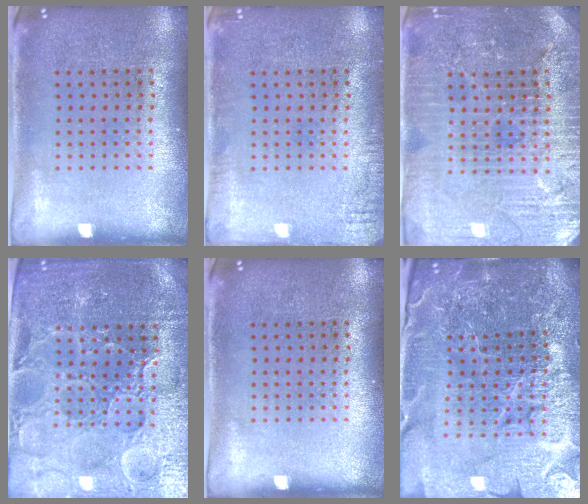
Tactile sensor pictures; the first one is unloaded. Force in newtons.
{"total": 1.5, "press": 1.5, "slide": 0.3}
{"total": 4.3, "press": 4.1, "slide": 1.4}
{"total": 4.6, "press": 4.3, "slide": 1.6}
{"total": 0.0}
{"total": 6.5, "press": 5.7, "slide": 3.1}